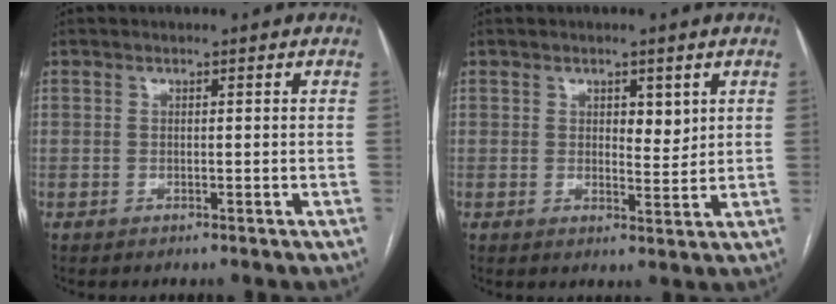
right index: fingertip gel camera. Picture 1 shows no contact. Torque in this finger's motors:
{"motor_torque": [0.08, 0.09, 0.10, 0.00]}